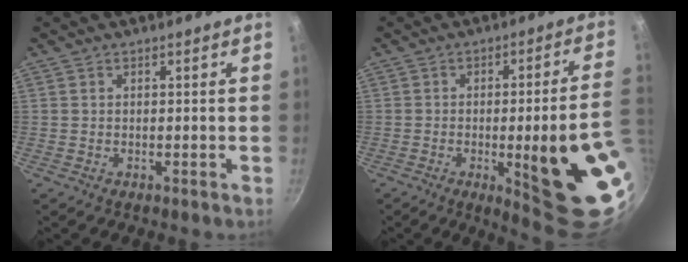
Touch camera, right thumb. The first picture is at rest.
{"total": 20.1, "force": [-4.9, 3.7, 19.1], "torque": [-0.224, 0.012, -0.052]}